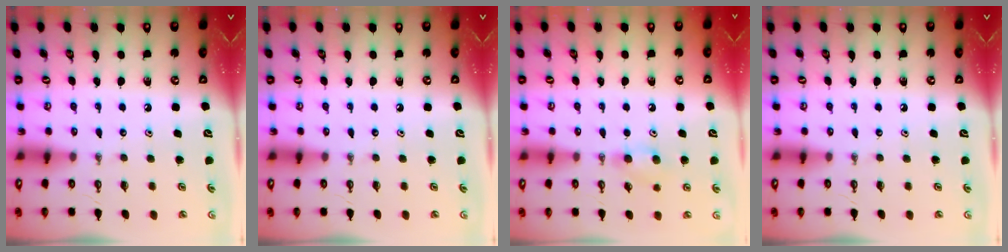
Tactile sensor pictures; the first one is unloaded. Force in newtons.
{"total": 0.0}
{"total": 6.3, "press": 6.2, "slide": 1.3}
{"total": 0.0}